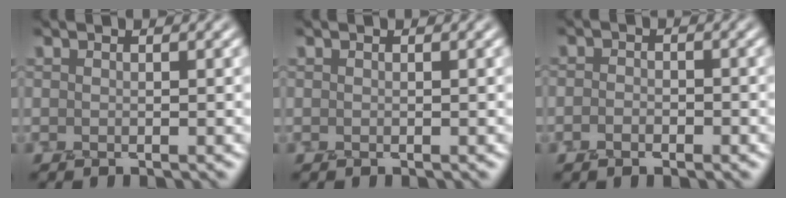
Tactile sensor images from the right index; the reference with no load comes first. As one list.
[{"total": 0.0}, {"total": 1.6, "force": [-0.7, 1.0, 1.1], "torque": [-0.002, 0.002, -0.013]}]